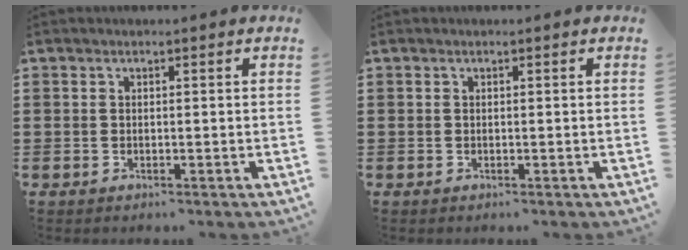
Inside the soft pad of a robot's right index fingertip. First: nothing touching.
{"total": 0.0}